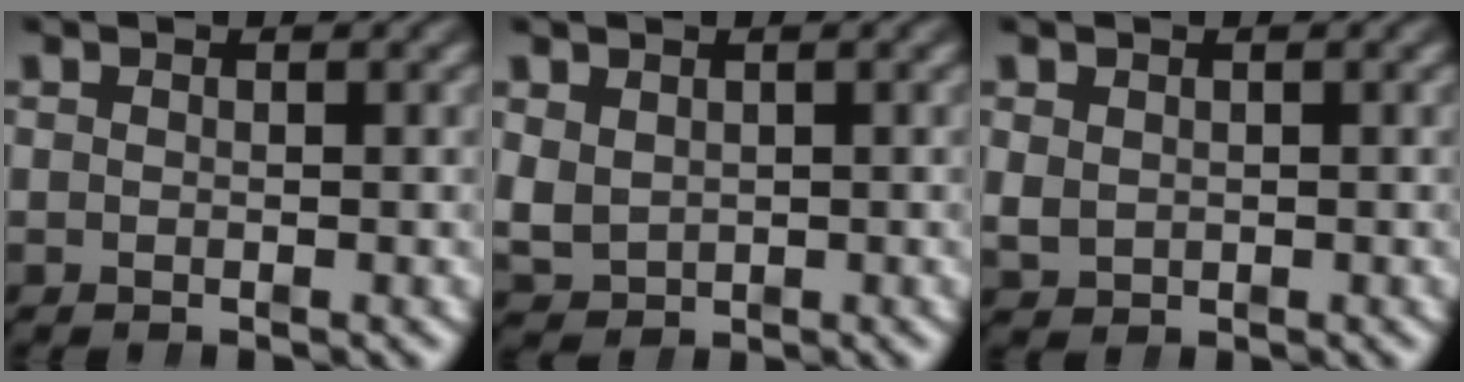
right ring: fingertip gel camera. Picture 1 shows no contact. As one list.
[{"total": 3.1, "force": [0.3, 2.8, 1.2], "torque": [-0.045, -0.020, 0.021]}, {"total": 1.4, "force": [0.1, 1.2, 0.6], "torque": [-0.017, -0.011, 0.014]}]